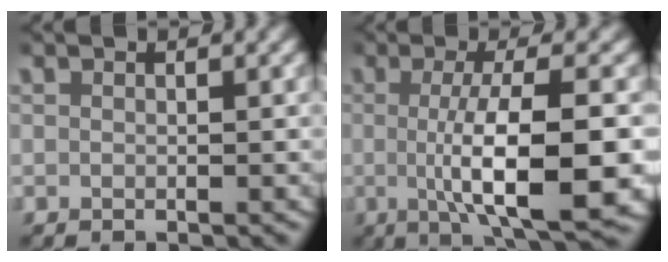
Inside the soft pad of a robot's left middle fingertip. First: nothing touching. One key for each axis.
{"total": 8.0, "fx": -1.0, "fy": 1.7, "fz": 7.7, "tx": -0.117, "ty": -0.007, "tz": -0.013}